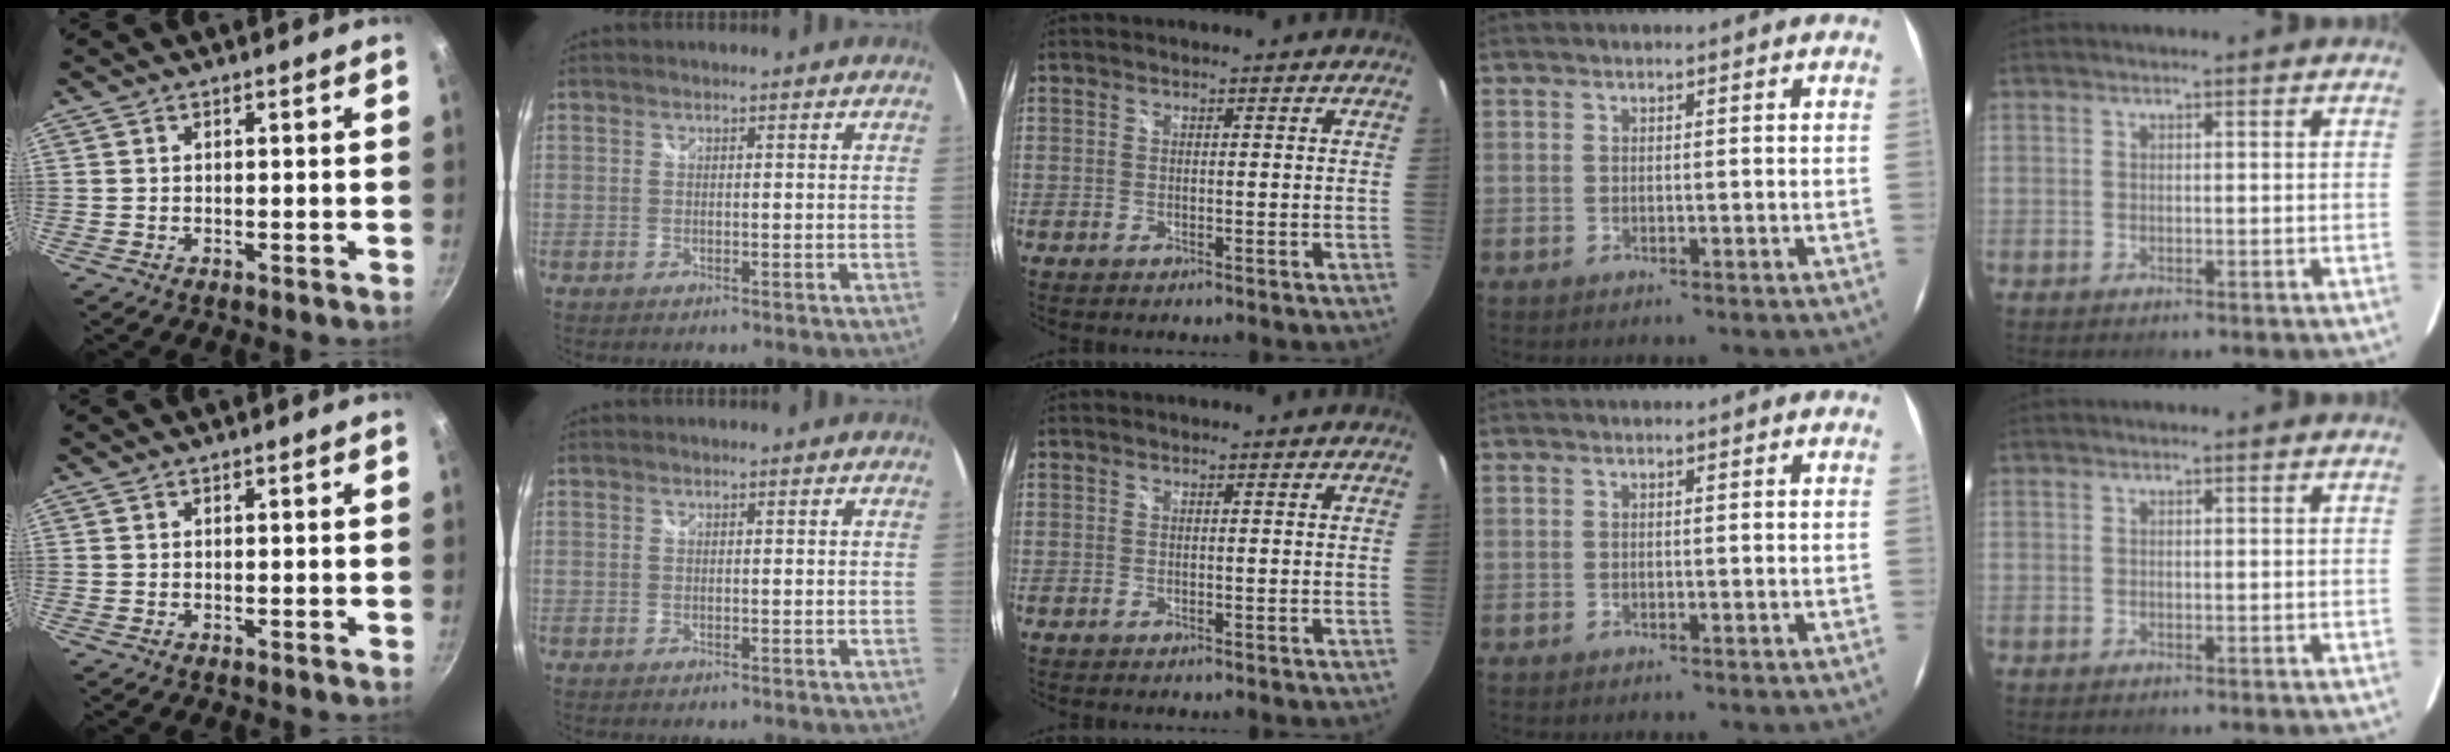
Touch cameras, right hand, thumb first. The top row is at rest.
{}